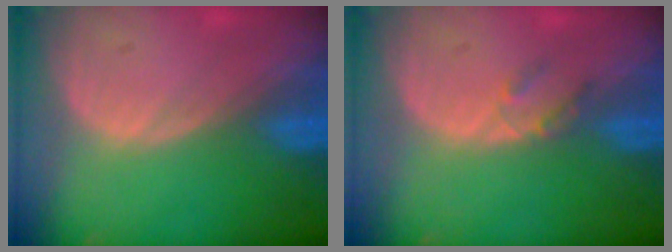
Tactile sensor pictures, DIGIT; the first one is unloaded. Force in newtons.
{"total": 2.0, "press": 1.8, "slide": 0.9}